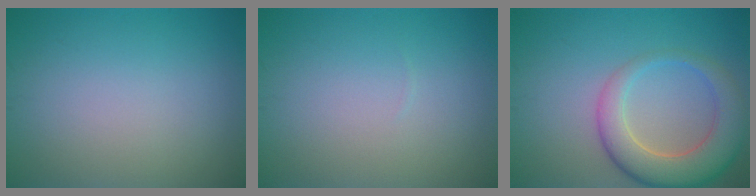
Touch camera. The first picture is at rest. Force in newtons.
{"total": 0.0}
{"total": 6.6, "press": 6.6, "slide": 0.6}